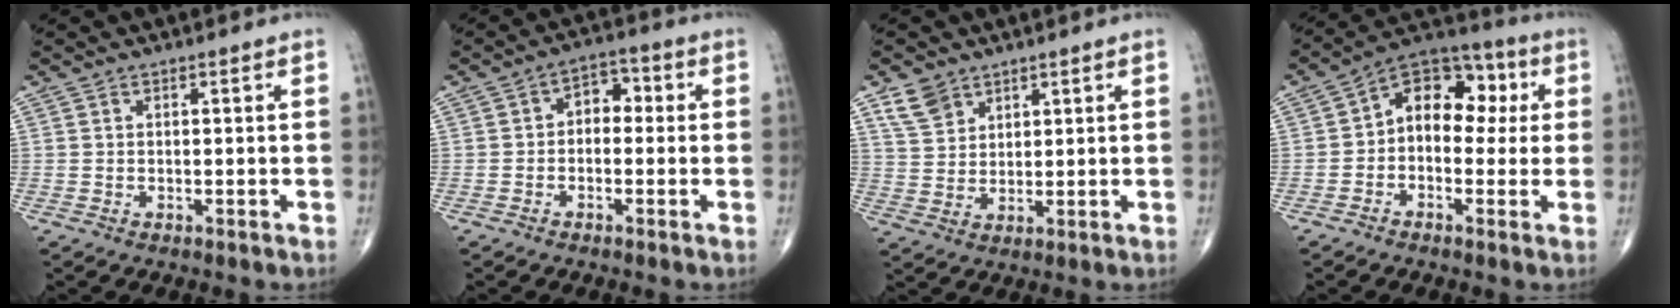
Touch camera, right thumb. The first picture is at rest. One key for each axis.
{"total": 4.8, "fx": -0.1, "fy": 3.3, "fz": 3.4, "tx": -0.027, "ty": 0.022, "tz": -0.016}
{"total": 5.5, "fx": 3.7, "fy": 3.5, "fz": 1.8, "tx": -0.021, "ty": -0.018, "tz": 0.079}
{"total": 12.0, "fx": 1.1, "fy": 8.2, "fz": 8.6, "tx": -0.086, "ty": 0.038, "tz": -0.001}